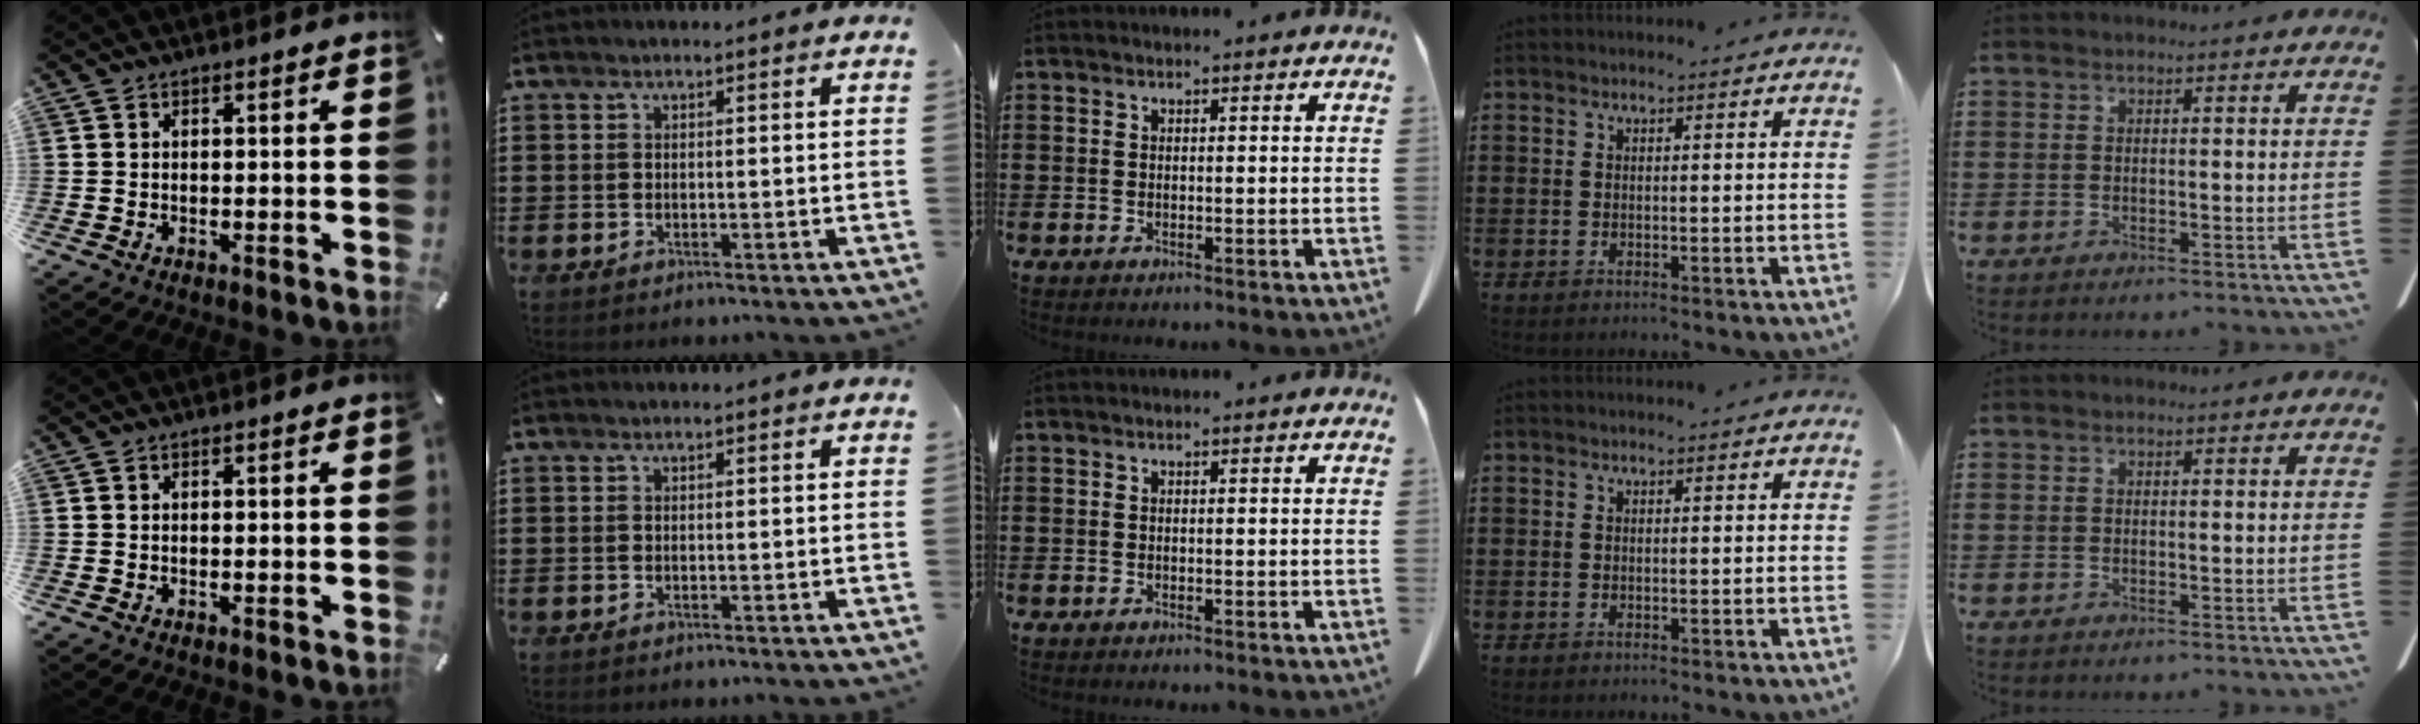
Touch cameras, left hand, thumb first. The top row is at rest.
{}